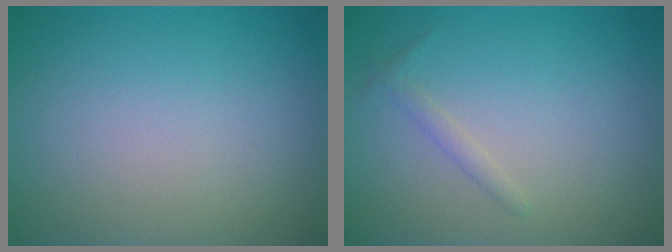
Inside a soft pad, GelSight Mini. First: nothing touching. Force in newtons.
{"total": 0.9, "press": 0.9, "slide": 0.1}